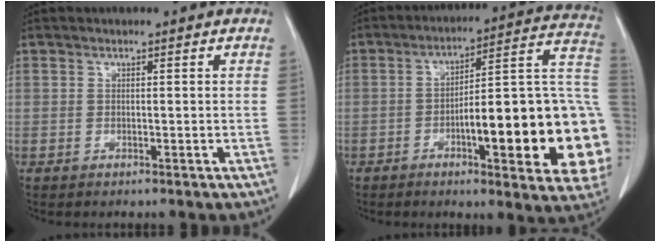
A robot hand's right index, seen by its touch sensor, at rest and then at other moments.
{"total": 23.7, "force": [-5.4, 4.6, 22.6], "torque": [-0.214, 0.029, -0.060]}